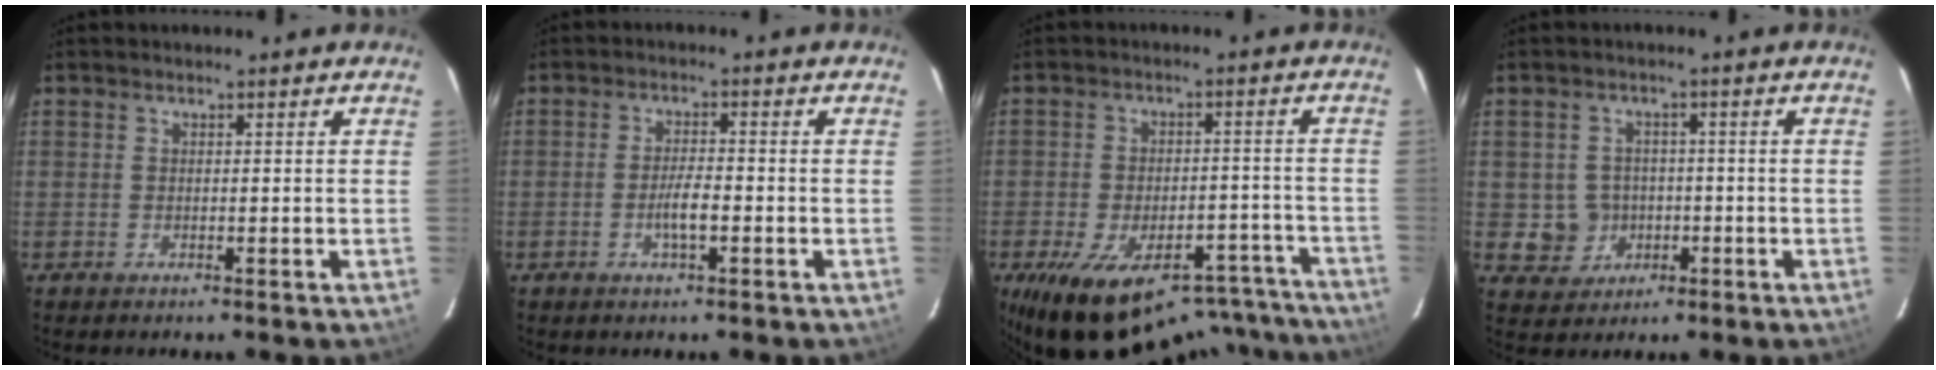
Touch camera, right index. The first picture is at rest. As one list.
[{"total": 3.7, "force": [-1.3, 0.8, 3.4], "torque": [-0.067, 0.000, -0.022]}, {"total": 23.4, "force": [-17.7, 10.4, 11.1], "torque": [-0.200, 0.009, -0.219]}, {"total": 5.9, "force": [-1.0, 5.7, 1.1], "torque": [-0.039, 0.014, 0.003]}]